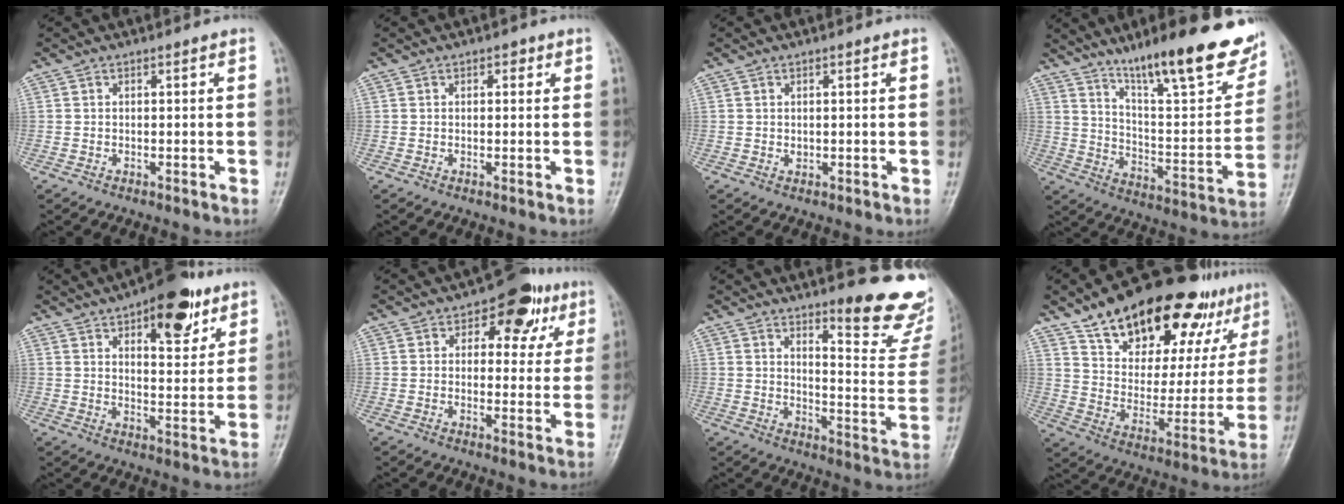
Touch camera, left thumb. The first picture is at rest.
{"total": 1.5, "force": [0.7, 1.0, 0.9], "torque": [-0.002, 0.001, 0.006]}
{"total": 1.0, "force": [0.3, 0.7, 0.7], "torque": [-0.007, -0.002, 0.008]}
{"total": 24.4, "force": [16.4, 5.3, 17.3], "torque": [-0.224, -0.067, 0.259]}
{"total": 14.3, "force": [8.1, 6.2, 10.0], "torque": [-0.099, -0.034, 0.114]}
{"total": 9.8, "force": [4.4, 6.3, 6.1], "torque": [-0.023, -0.007, 0.049]}
{"total": 17.0, "force": [12.9, 4.2, 10.3], "torque": [-0.085, -0.111, 0.160]}
{"total": 28.5, "force": [19.1, 12.6, 17.0], "torque": [-0.215, -0.055, 0.292]}